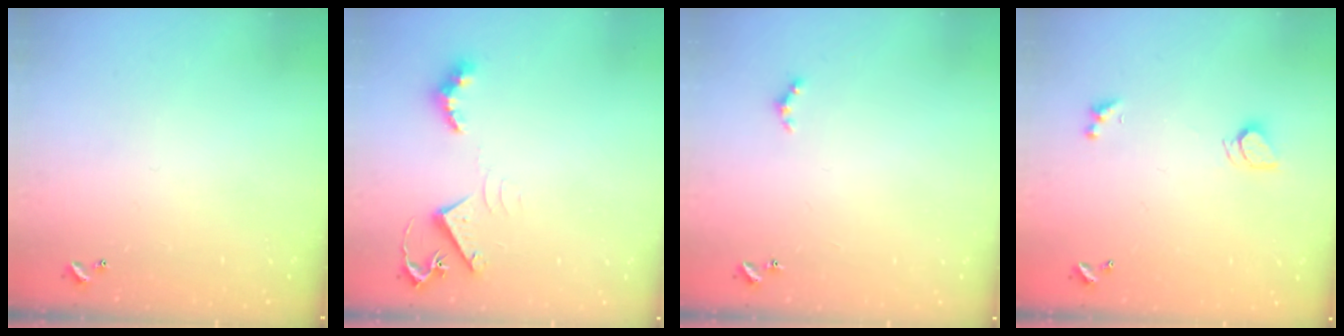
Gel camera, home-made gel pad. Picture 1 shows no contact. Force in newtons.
{"total": 6.6, "press": 6.5, "slide": 1.0}
{"total": 0.7, "press": 0.6, "slide": 0.4}
{"total": 2.2, "press": 2.2, "slide": 0.3}